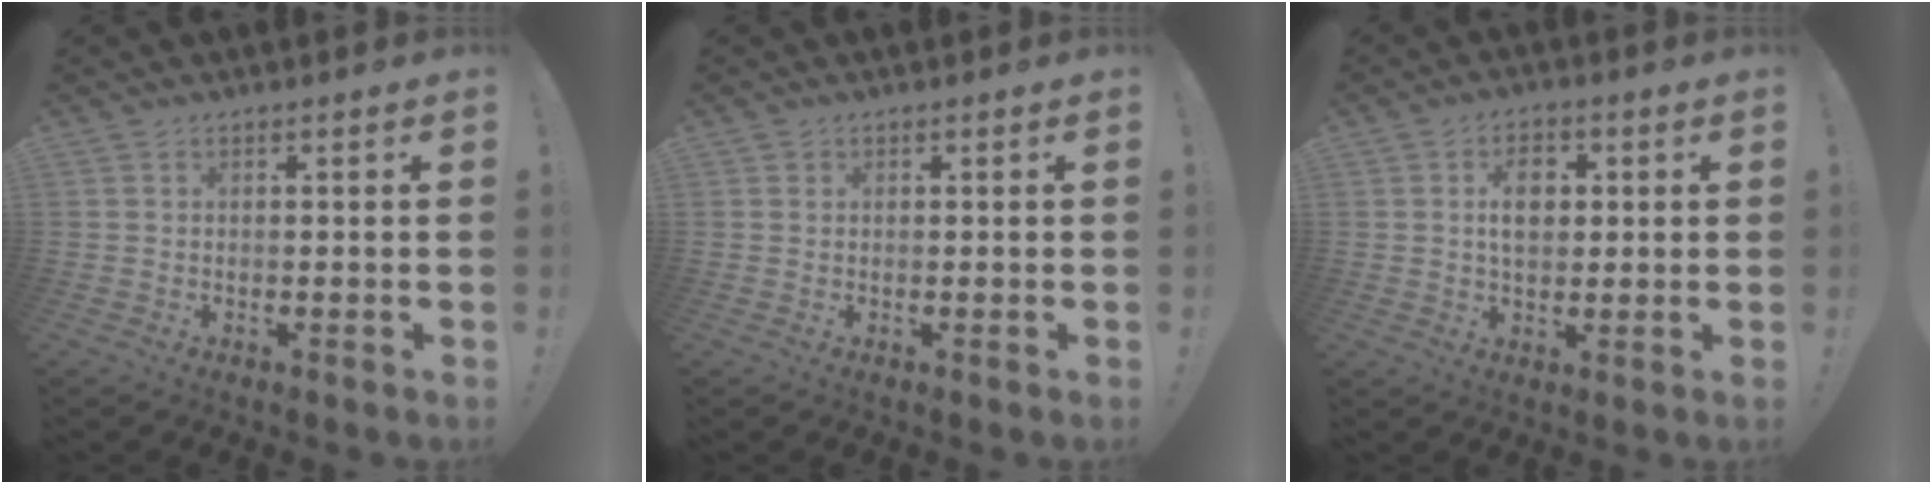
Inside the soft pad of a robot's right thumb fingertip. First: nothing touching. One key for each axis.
{"total": 0.7, "fx": 0.4, "fy": 0.6, "fz": -0.1, "tx": 0.005, "ty": 0.000, "tz": 0.007}
{"total": 7.4, "fx": 1.4, "fy": 5.3, "fz": 4.9, "tx": -0.066, "ty": 0.004, "tz": 0.022}